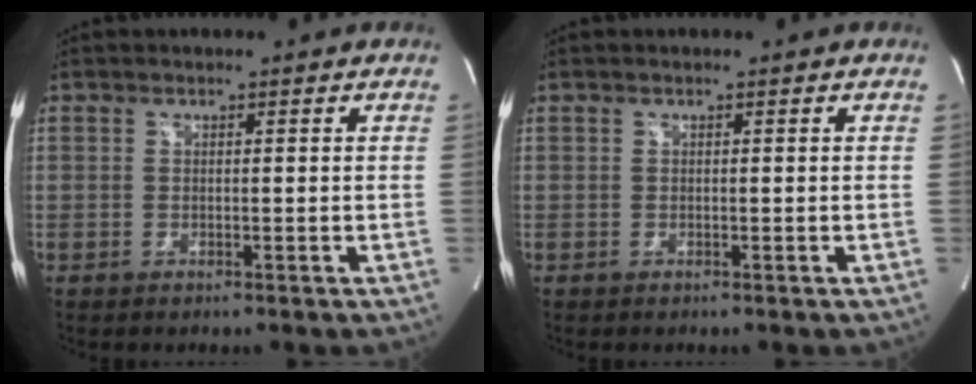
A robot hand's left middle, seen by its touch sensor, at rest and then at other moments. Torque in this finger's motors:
{"motor_torque": [-0.01, 0.00, 0.00, -0.01]}